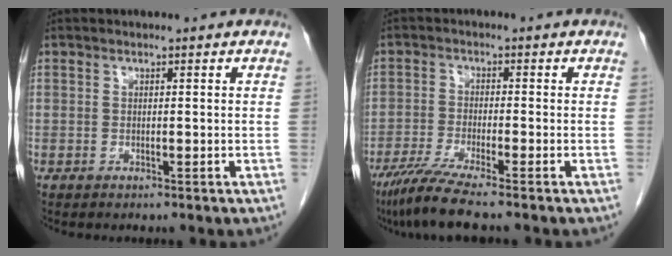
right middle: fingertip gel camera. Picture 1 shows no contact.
{"total": 6.8, "force": [-5.4, -0.9, 4.1], "torque": [-0.076, -0.026, -0.101]}